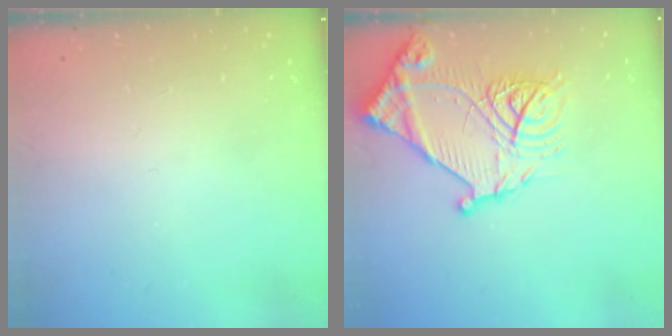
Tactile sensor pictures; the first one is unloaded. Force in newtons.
{"total": 18.7, "press": 18.6, "slide": 1.8}